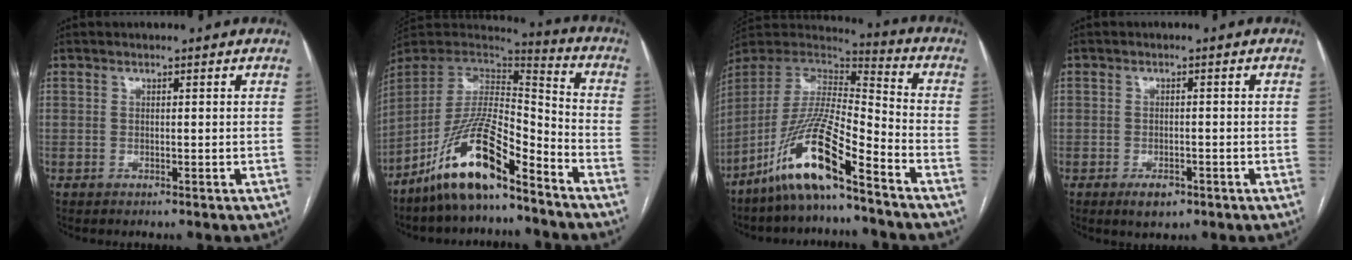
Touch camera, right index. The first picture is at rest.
{"total": 15.3, "force": [-10.8, 2.8, 10.5], "torque": [-0.202, 0.005, -0.197]}
{"total": 15.4, "force": [-10.3, 1.3, 11.3], "torque": [-0.230, -0.010, -0.194]}
{"total": 3.1, "force": [-1.9, 1.7, 1.9], "torque": [-0.030, -0.001, -0.022]}